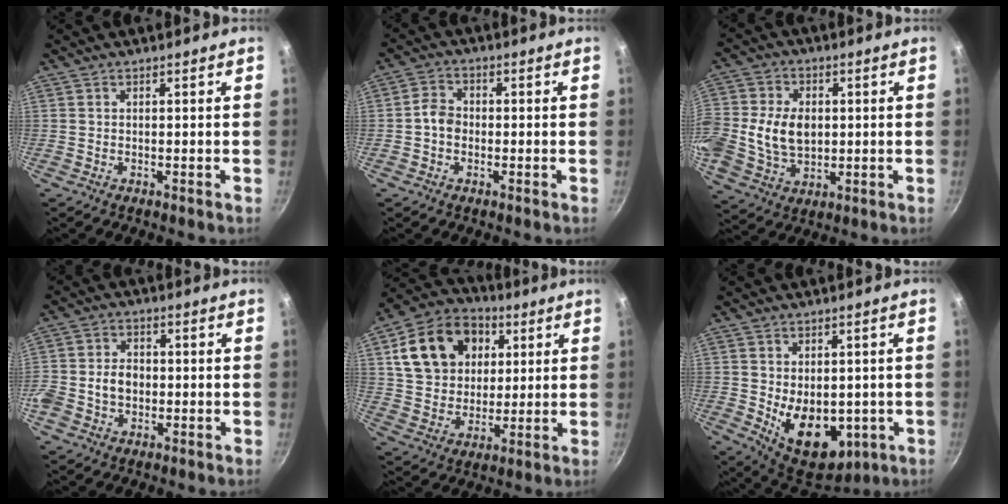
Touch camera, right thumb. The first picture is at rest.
{"total": 3.9, "force": [-0.8, 3.2, 2.1], "torque": [-0.024, 0.020, -0.023]}
{"total": 14.4, "force": [0.2, 10.9, 9.3], "torque": [-0.185, 0.018, 0.005]}
{"total": 7.9, "force": [-1.3, 6.3, 4.7], "torque": [-0.078, 0.026, -0.033]}
{"total": 18.5, "force": [5.7, 14.3, 10.3], "torque": [-0.160, 0.009, 0.096]}
{"total": 13.6, "force": [-2.1, 9.0, 10.1], "torque": [-0.111, -0.019, -0.006]}